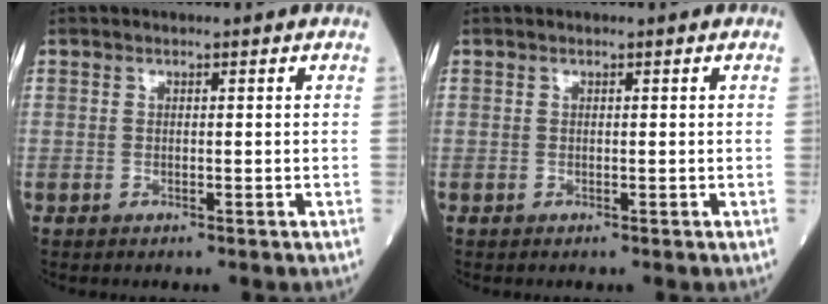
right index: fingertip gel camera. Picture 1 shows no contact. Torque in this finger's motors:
{"motor_torque": [0.00, 0.00, 0.00, 0.00]}